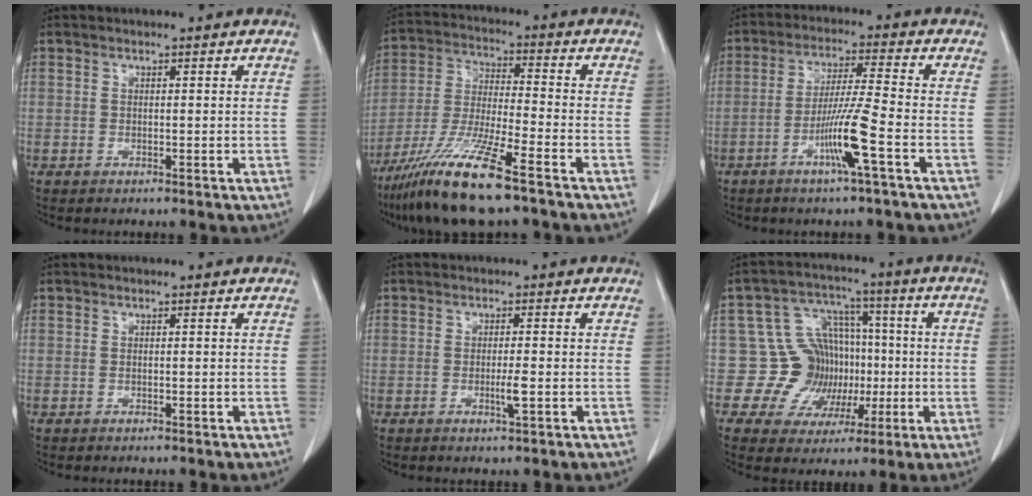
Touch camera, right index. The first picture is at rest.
{"total": 13.8, "force": [-9.4, 0.3, 10.1], "torque": [-0.211, -0.038, -0.177]}
{"total": 8.2, "force": [-3.5, -1.1, 7.4], "torque": [-0.144, -0.008, -0.070]}
{"total": 0.0}
{"total": 2.2, "force": [-0.6, -0.1, 2.1], "torque": [-0.039, -0.005, -0.011]}
{"total": 10.1, "force": [-1.0, 9.8, 2.5], "torque": [-0.020, 0.039, -0.006]}